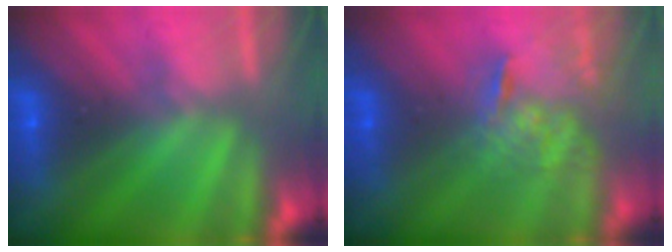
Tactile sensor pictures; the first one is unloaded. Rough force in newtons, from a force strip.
{"total": 4.3}